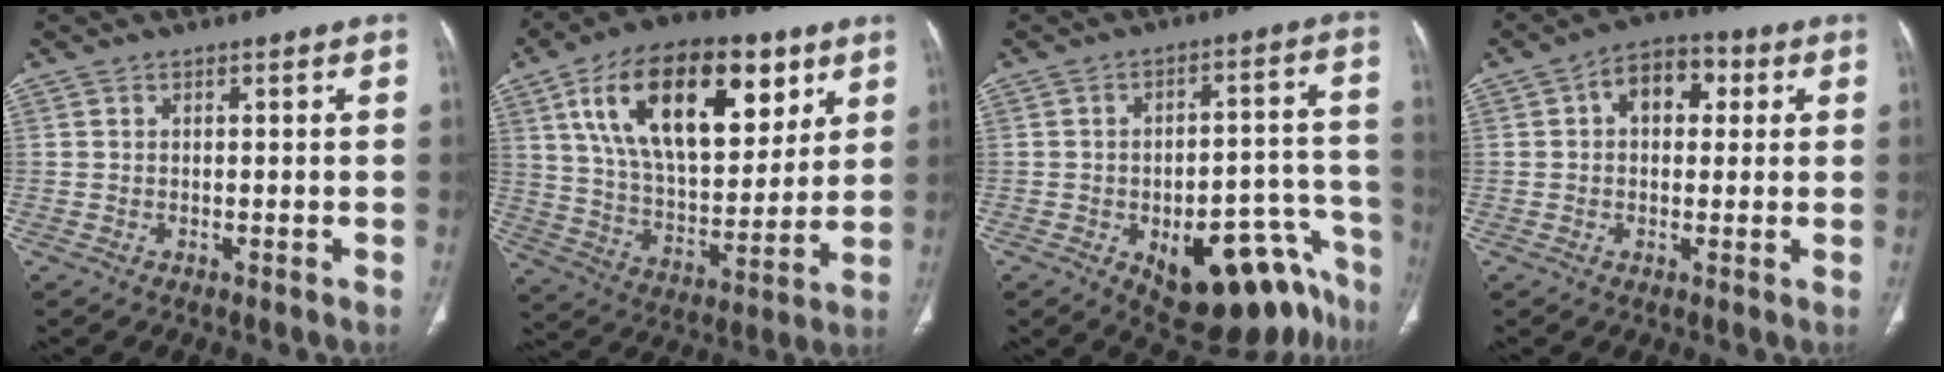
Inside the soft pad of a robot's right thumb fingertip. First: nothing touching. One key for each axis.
{"total": 27.0, "fx": 11.6, "fy": 13.9, "fz": 20.0, "tx": -0.304, "ty": -0.019, "tz": 0.197}
{"total": 19.8, "fx": -11.0, "fy": 9.1, "fz": 13.8, "tx": -0.103, "ty": 0.090, "tz": -0.139}
{"total": 8.3, "fx": 2.0, "fy": 5.6, "fz": 5.8, "tx": -0.057, "ty": 0.016, "tz": 0.023}